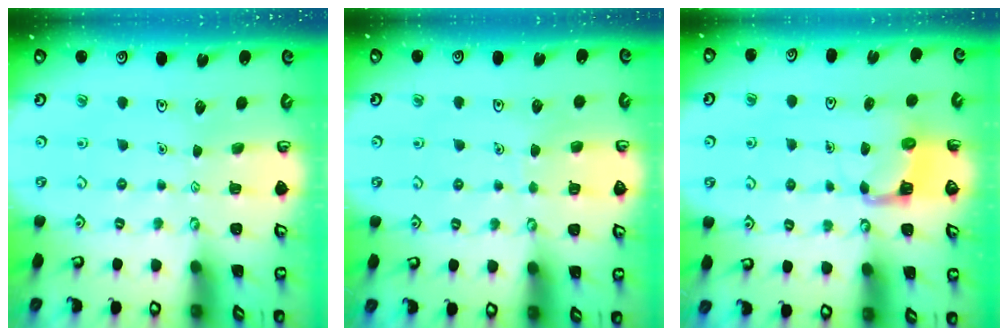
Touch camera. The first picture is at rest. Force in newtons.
{"total": 3.1, "press": 3.1, "slide": 0.3}
{"total": 3.9, "press": 3.8, "slide": 0.3}